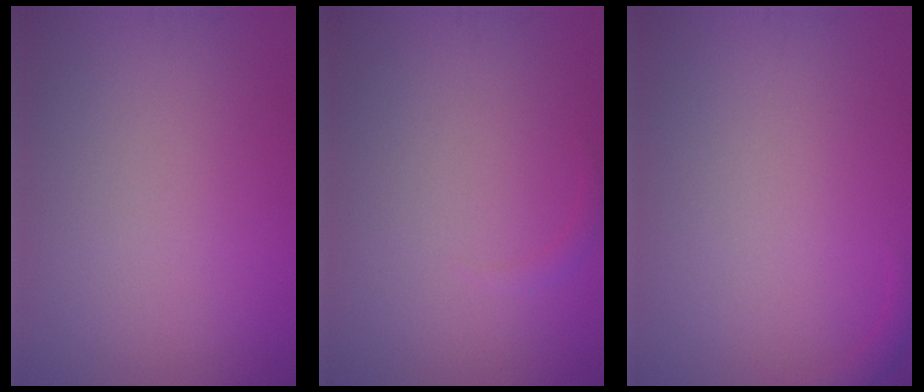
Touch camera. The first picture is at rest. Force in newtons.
{"total": 0.6, "press": 0.6, "slide": 0.1}
{"total": 0.7, "press": 0.7, "slide": 0.1}